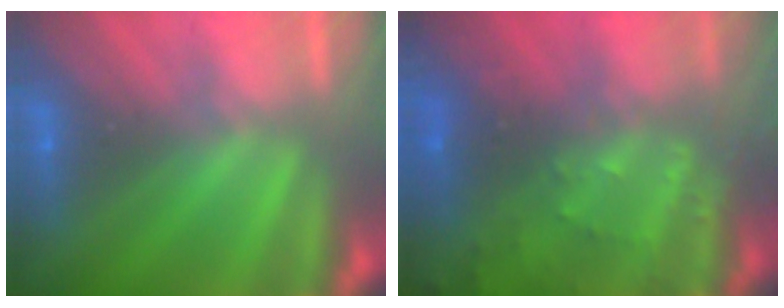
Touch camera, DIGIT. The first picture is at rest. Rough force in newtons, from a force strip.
{"total": 6.0}